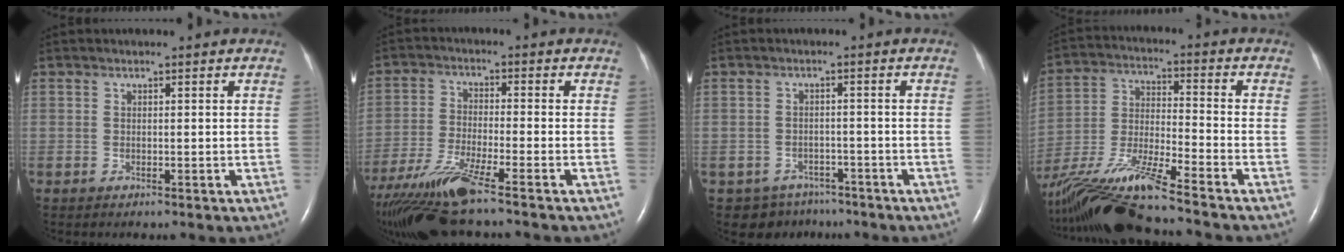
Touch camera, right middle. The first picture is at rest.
{"total": 12.1, "force": [-9.4, 0.2, 7.7], "torque": [-0.158, -0.027, -0.172]}
{"total": 5.3, "force": [-4.0, 3.4, -0.1], "torque": [0.007, 0.014, -0.053]}
{"total": 17.8, "force": [-14.7, -0.4, 10.0], "torque": [-0.227, -0.030, -0.277]}